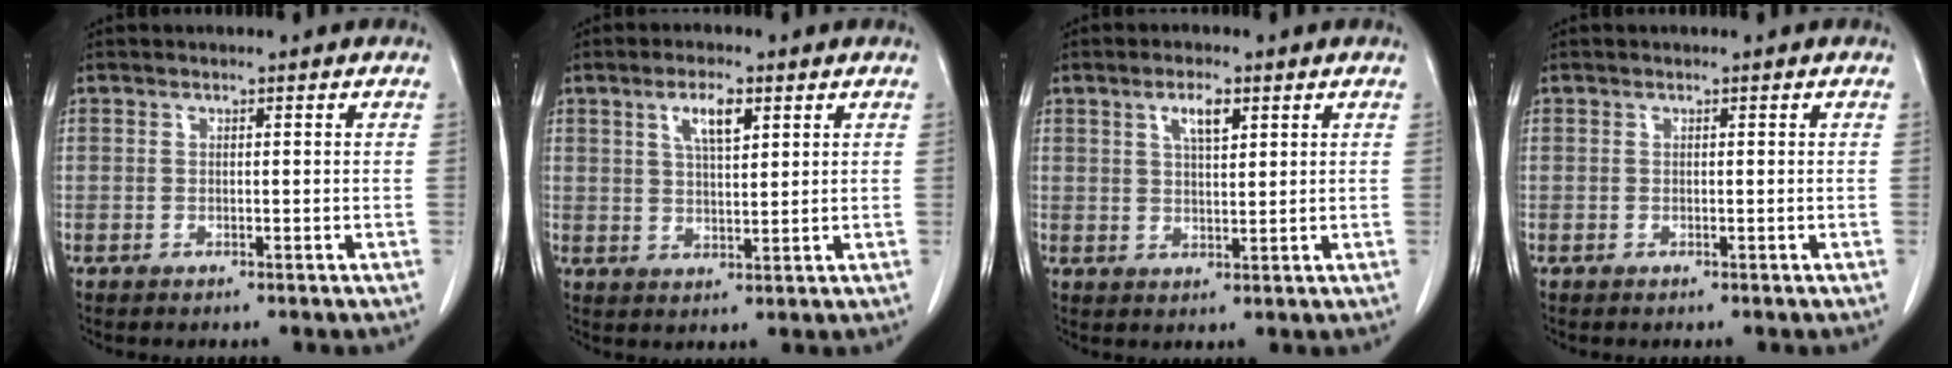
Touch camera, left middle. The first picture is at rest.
{"total": 5.0, "force": [2.5, 1.4, 4.1], "torque": [-0.080, 0.001, 0.046]}
{"total": 3.9, "force": [2.0, 1.1, 3.2], "torque": [-0.060, 0.000, 0.036]}
{"total": 0.0}